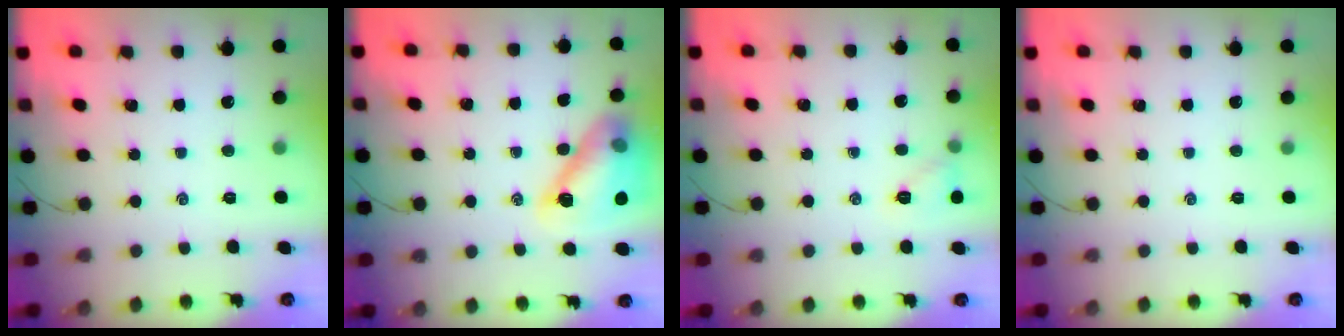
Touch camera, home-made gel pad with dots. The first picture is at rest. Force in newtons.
{"total": 14.3, "press": 14.0, "slide": 2.8}
{"total": 6.5, "press": 6.4, "slide": 1.1}
{"total": 0.0}